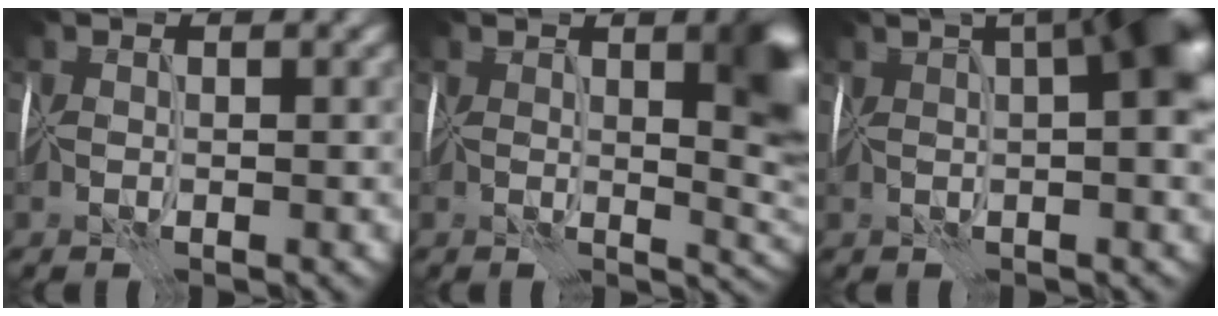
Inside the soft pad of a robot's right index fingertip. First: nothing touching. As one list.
[{"total": 7.3, "force": [1.5, 2.5, 6.7], "torque": [-0.065, 0.000, 0.026]}, {"total": 12.0, "force": [2.6, 4.9, 10.7], "torque": [-0.101, 0.038, 0.029]}]